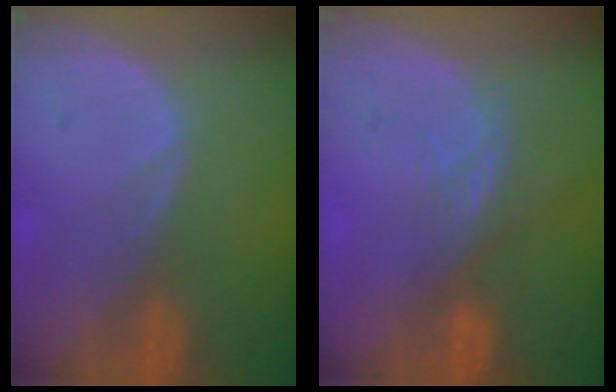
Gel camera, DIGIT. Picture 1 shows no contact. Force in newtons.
{"total": 3.0, "press": 2.6, "slide": 1.5}